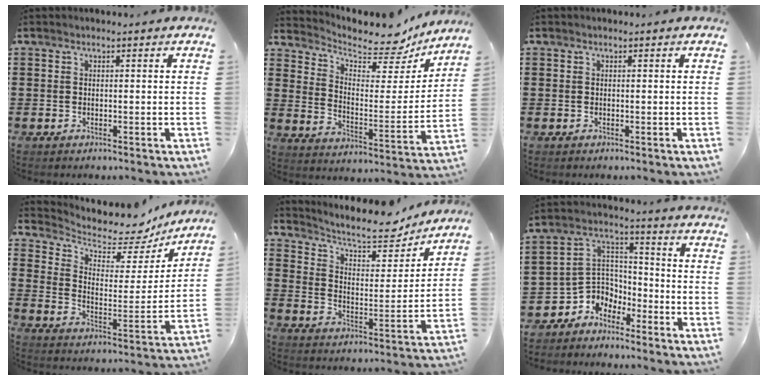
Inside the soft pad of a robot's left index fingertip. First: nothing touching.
{"total": 7.2, "force": [6.7, 2.0, 2.0], "torque": [-0.059, -0.055, 0.113]}
{"total": 0.0}
{"total": 5.6, "force": [5.0, 2.1, 1.1], "torque": [-0.047, -0.043, 0.083]}
{"total": 7.9, "force": [7.0, 1.7, 3.2], "torque": [-0.078, -0.048, 0.116]}
{"total": 5.6, "force": [-4.3, 3.5, 0.2], "torque": [-0.028, -0.002, -0.090]}